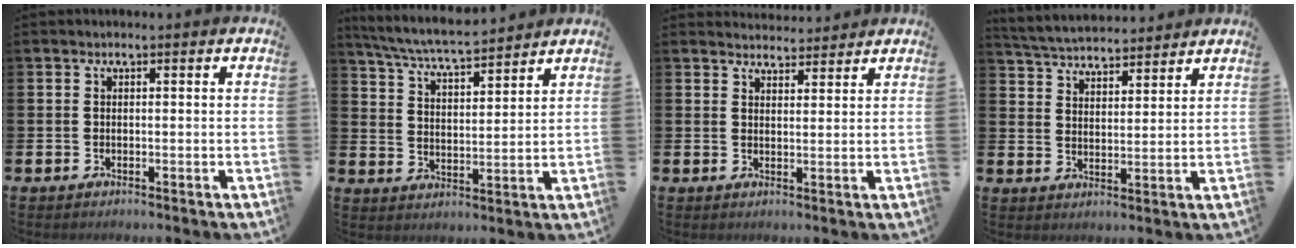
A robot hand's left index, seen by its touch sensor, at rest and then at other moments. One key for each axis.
{"total": 6.5, "fx": 6.3, "fy": 0.3, "fz": 1.8, "tx": -0.061, "ty": -0.037, "tz": 0.111}
{"total": 3.2, "fx": 3.1, "fy": 0.7, "fz": -0.3, "tx": 0.009, "ty": -0.018, "tz": 0.056}
{"total": 4.9, "fx": 4.9, "fy": 0.7, "fz": 0.2, "tx": -0.026, "ty": -0.028, "tz": 0.086}